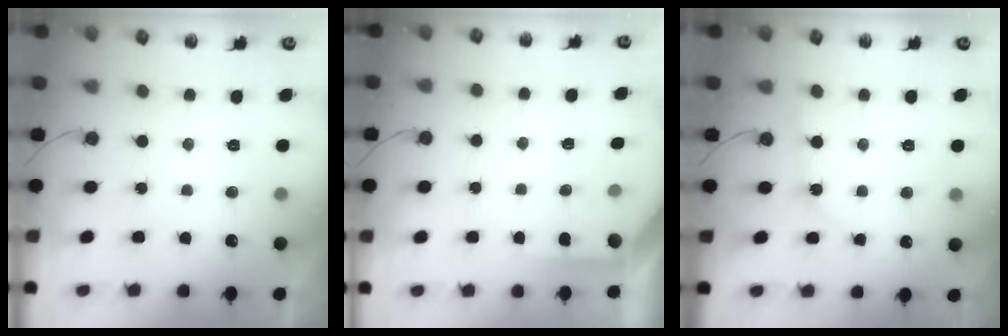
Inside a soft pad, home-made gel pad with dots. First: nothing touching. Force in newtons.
{"total": 1.8, "press": 1.8, "slide": 0.3}
{"total": 2.2, "press": 2.2, "slide": 0.2}